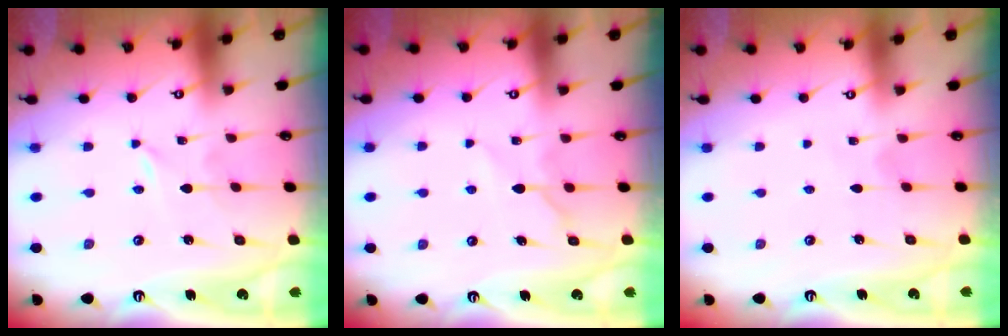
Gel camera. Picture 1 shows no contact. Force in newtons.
{"total": 6.8, "press": 6.8, "slide": 0.6}
{"total": 2.6, "press": 2.6, "slide": 0.2}